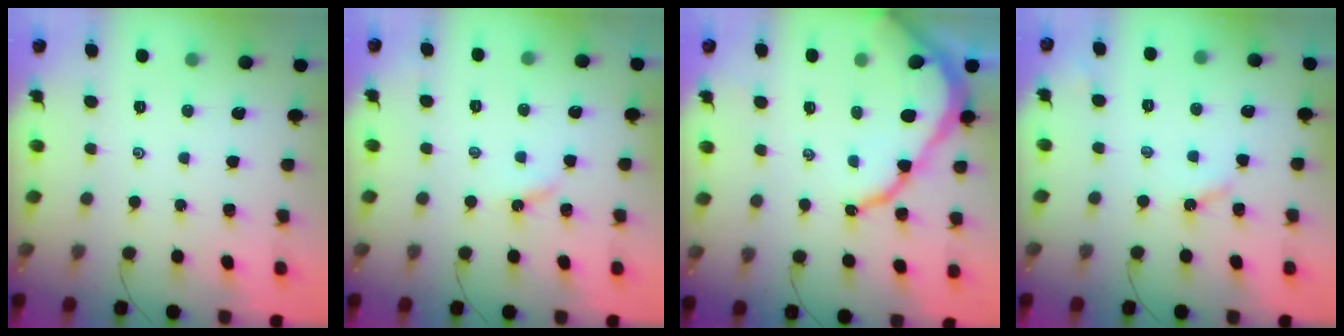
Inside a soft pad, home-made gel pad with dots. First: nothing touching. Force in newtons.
{"total": 2.9, "press": 2.9, "slide": 0.3}
{"total": 10.0, "press": 10.0, "slide": 0.9}
{"total": 3.6, "press": 3.6, "slide": 0.6}